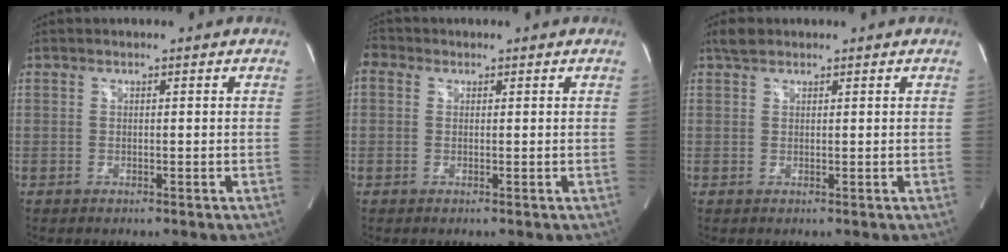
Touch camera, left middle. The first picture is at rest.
{"total": 2.3, "force": [0.9, 1.9, 1.0], "torque": [-0.025, 0.017, 0.014]}
{"total": 1.9, "force": [1.6, 0.8, 0.7], "torque": [-0.018, 0.011, 0.028]}